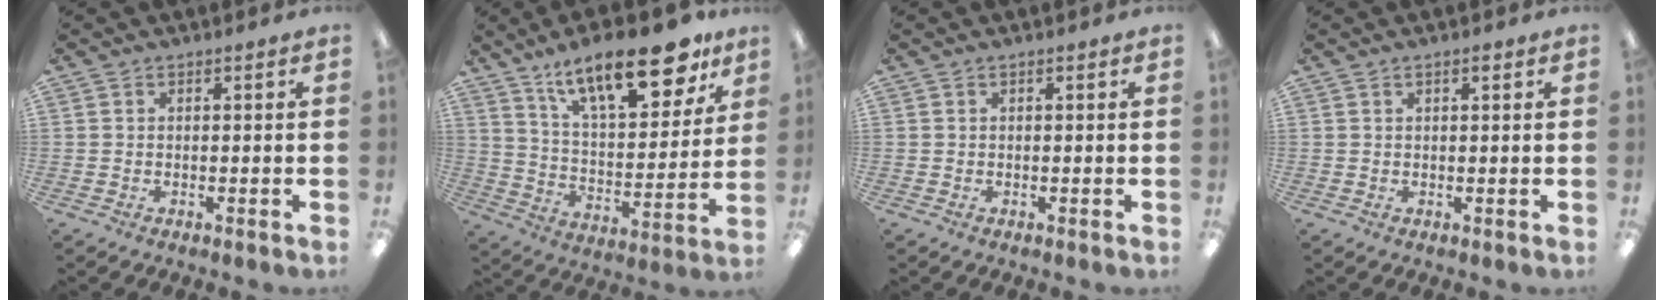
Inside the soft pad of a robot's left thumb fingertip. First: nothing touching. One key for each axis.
{"total": 22.4, "fx": 14.7, "fy": 8.6, "fz": 14.4, "tx": -0.214, "ty": -0.086, "tz": 0.245}
{"total": 0.0}
{"total": 1.1, "fx": 0.7, "fy": 0.3, "fz": 0.8, "tx": -0.016, "ty": 0.002, "tz": 0.012}